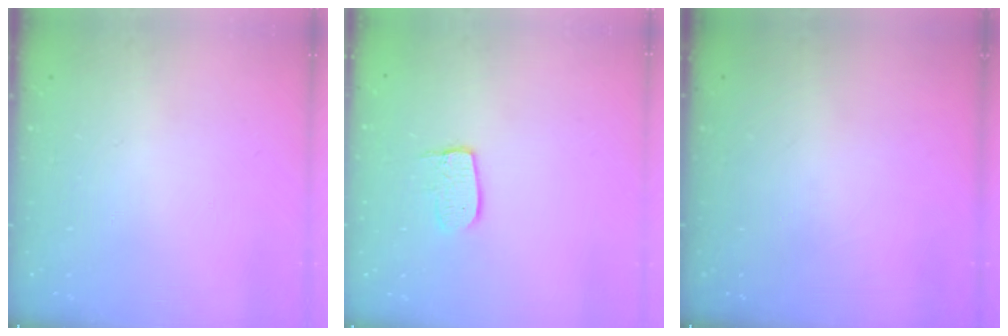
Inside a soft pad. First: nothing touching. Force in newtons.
{"total": 7.0, "press": 7.0, "slide": 0.3}
{"total": 0.0}